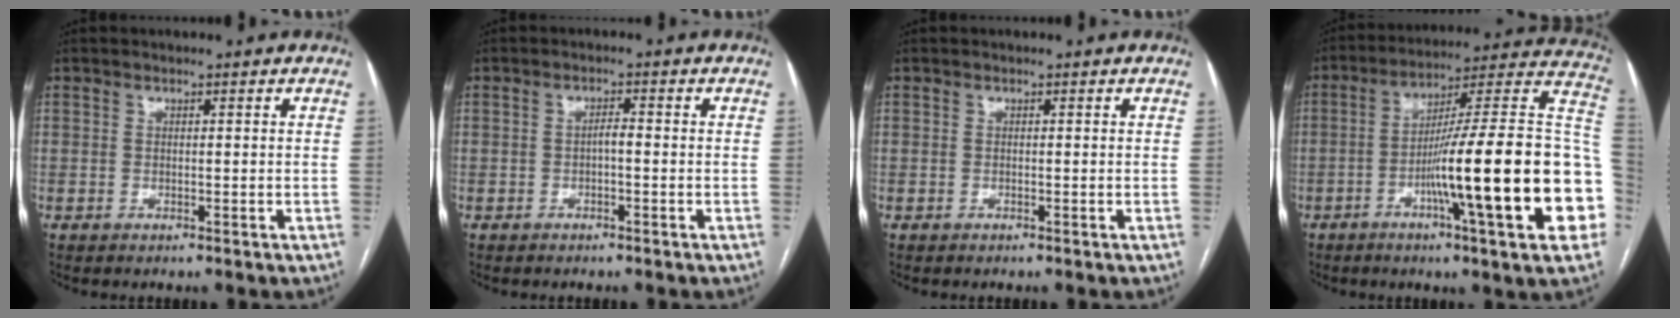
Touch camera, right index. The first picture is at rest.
{"total": 1.5, "force": [-0.4, 0.4, 1.4], "torque": [-0.022, 0.004, -0.008]}
{"total": 0.0}
{"total": 26.9, "force": [-6.3, 1.3, 26.1], "torque": [-0.283, 0.010, -0.102]}